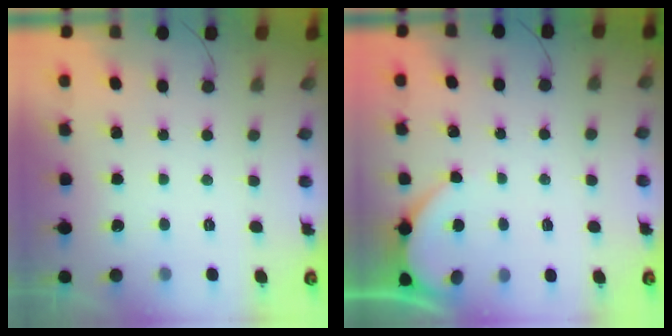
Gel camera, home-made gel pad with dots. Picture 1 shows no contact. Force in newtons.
{"total": 2.7, "press": 2.7, "slide": 0.1}